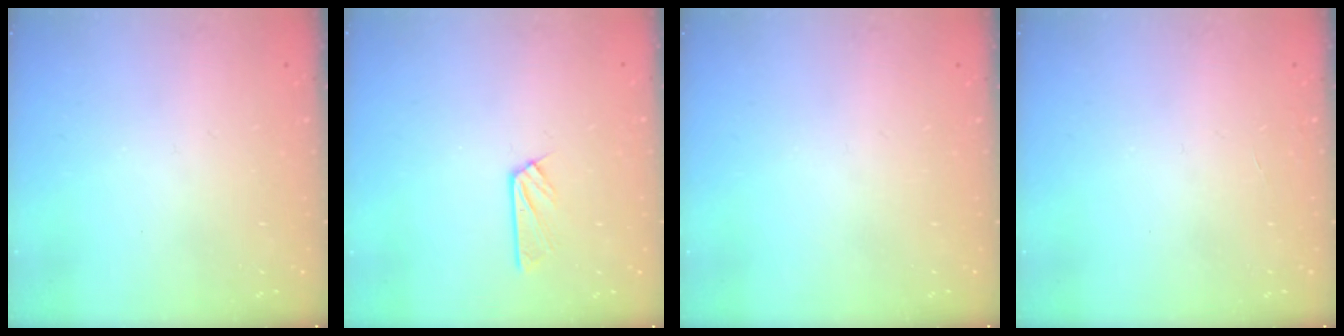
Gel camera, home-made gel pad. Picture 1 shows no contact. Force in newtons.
{"total": 5.0, "press": 4.9, "slide": 0.6}
{"total": 0.0}
{"total": 0.0}